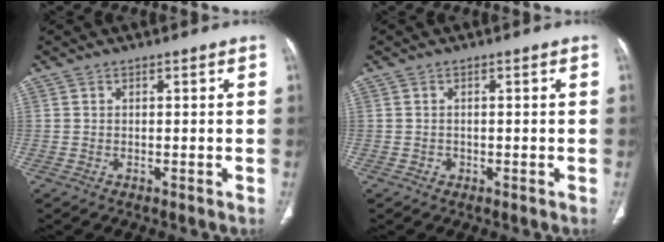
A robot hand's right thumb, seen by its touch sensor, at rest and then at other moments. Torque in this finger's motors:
{"motor_torque": [0.28, 0.02, 0.13, -0.04, -0.05]}